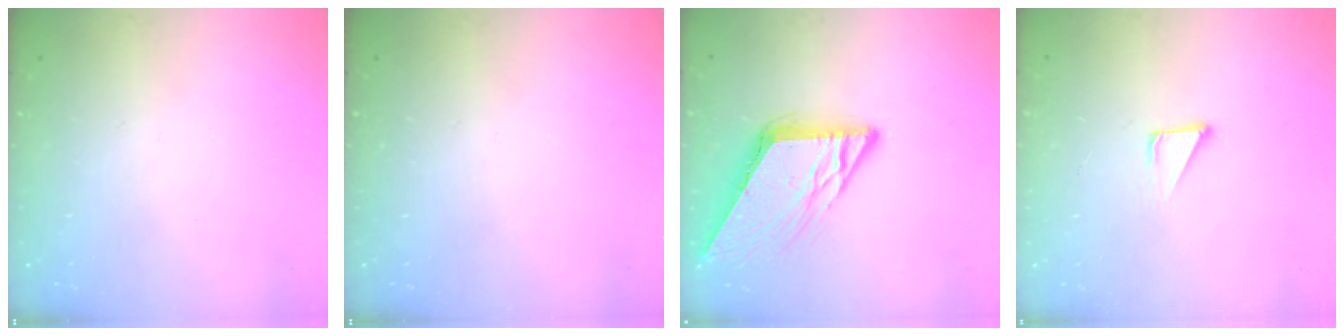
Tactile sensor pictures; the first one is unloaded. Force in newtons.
{"total": 0.0}
{"total": 8.8, "press": 8.8, "slide": 0.9}
{"total": 2.2, "press": 2.2, "slide": 0.2}